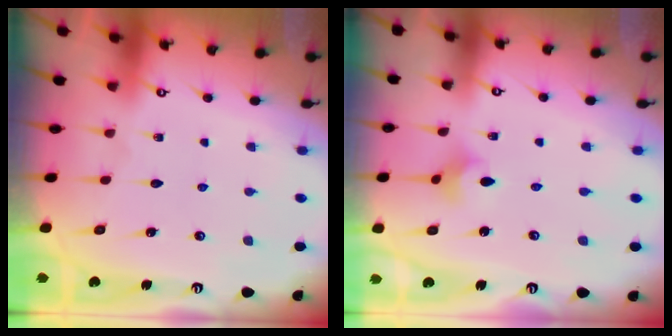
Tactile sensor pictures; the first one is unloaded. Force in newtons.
{"total": 3.6, "press": 3.5, "slide": 0.7}